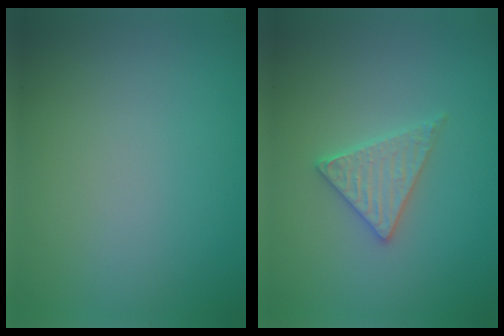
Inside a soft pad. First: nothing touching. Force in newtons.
{"total": 2.6, "press": 2.6, "slide": 0.3}